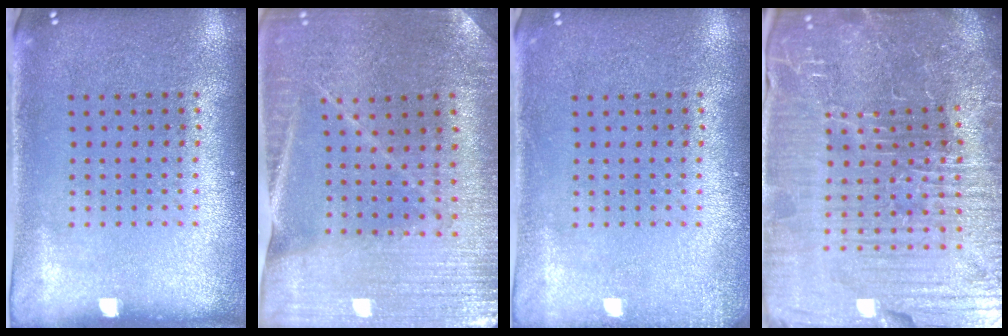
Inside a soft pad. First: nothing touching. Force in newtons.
{"total": 1.7, "press": 1.7, "slide": 0.1}
{"total": 1.1, "press": 1.1, "slide": 0.3}
{"total": 7.4, "press": 6.6, "slide": 3.3}